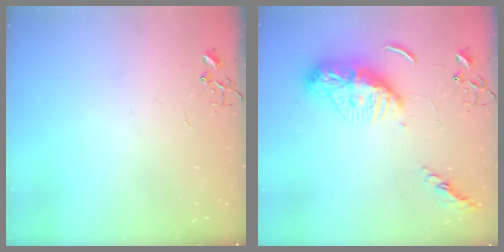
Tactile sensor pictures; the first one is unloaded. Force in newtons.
{"total": 13.0, "press": 13.0, "slide": 1.2}